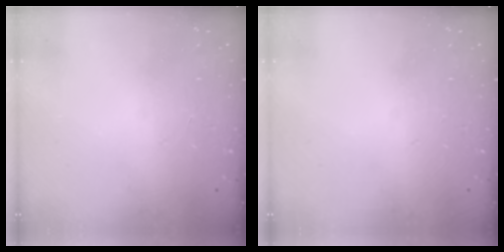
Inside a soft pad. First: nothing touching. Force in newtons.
{"total": 0.0}